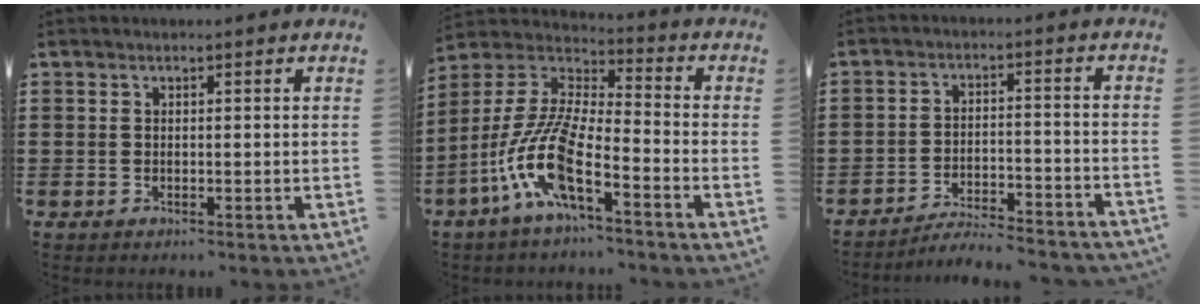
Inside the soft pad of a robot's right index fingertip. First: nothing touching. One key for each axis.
{"total": 12.0, "fx": -6.9, "fy": 2.3, "fz": 9.6, "tx": -0.233, "ty": -0.023, "tz": -0.146}
{"total": 5.1, "fx": -5.0, "fy": 0.0, "fz": 1.1, "tx": -0.023, "ty": -0.001, "tz": -0.100}